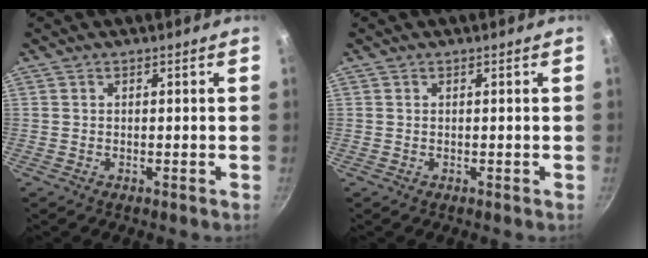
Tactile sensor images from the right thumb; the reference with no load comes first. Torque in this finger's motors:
{"motor_torque": [-0.08, -0.11, -0.31, -0.09, -0.03]}